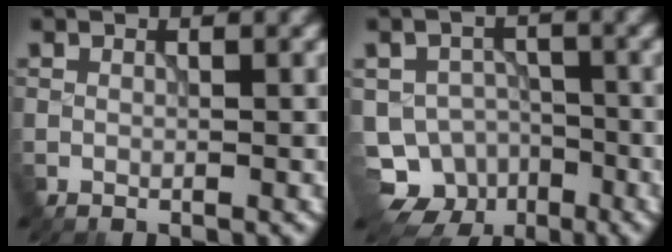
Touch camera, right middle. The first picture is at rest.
{"total": 6.6, "force": [-4.2, 4.8, 1.6], "torque": [-0.005, -0.007, -0.060]}